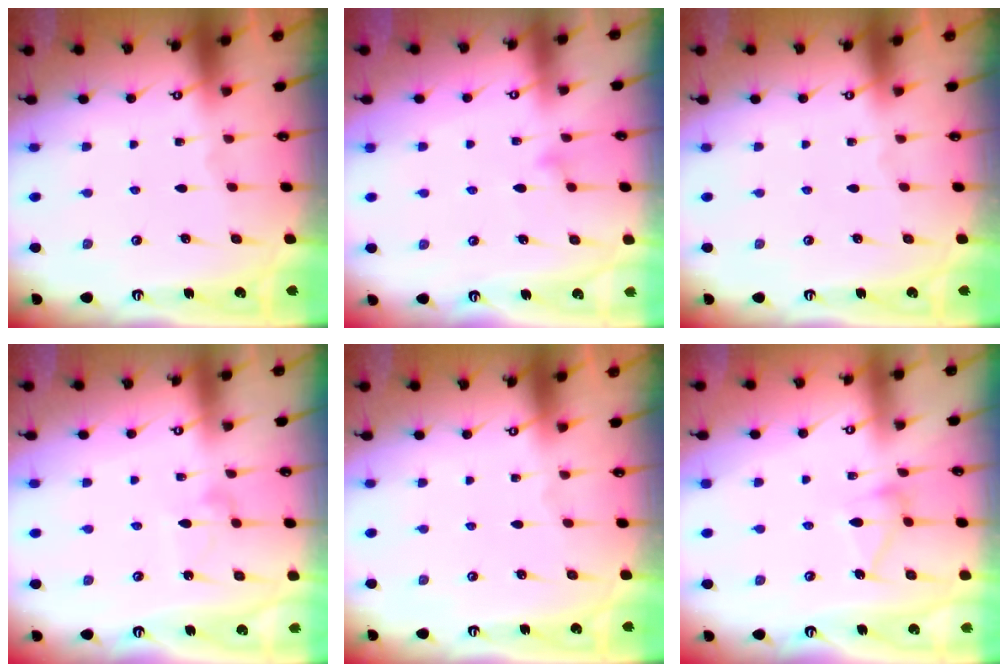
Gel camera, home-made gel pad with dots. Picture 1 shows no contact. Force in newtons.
{"total": 9.1, "press": 9.1, "slide": 0.5}
{"total": 0.0}
{"total": 6.6, "press": 6.6, "slide": 0.4}
{"total": 0.0}
{"total": 9.2, "press": 9.2, "slide": 0.4}